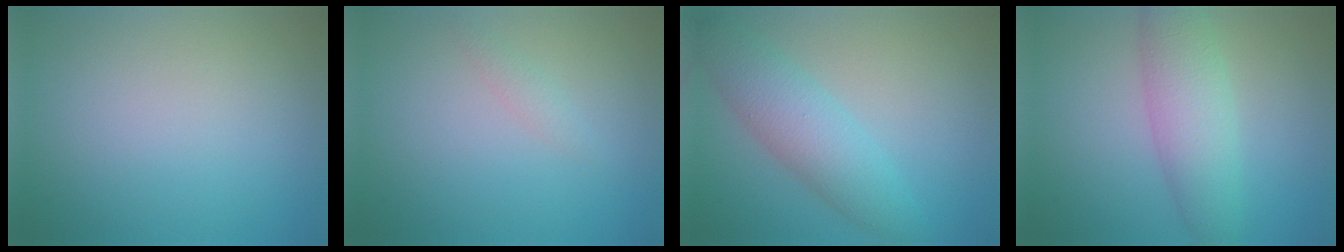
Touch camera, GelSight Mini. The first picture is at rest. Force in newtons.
{"total": 0.9, "press": 0.9, "slide": 0.0}
{"total": 5.1, "press": 5.1, "slide": 0.1}
{"total": 4.7, "press": 4.7, "slide": 0.1}